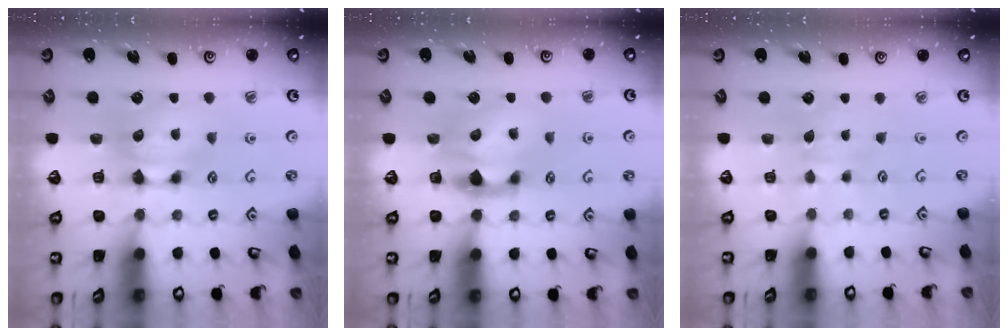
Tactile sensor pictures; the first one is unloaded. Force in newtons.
{"total": 2.2, "press": 1.8, "slide": 1.3}
{"total": 2.8, "press": 2.8, "slide": 0.3}